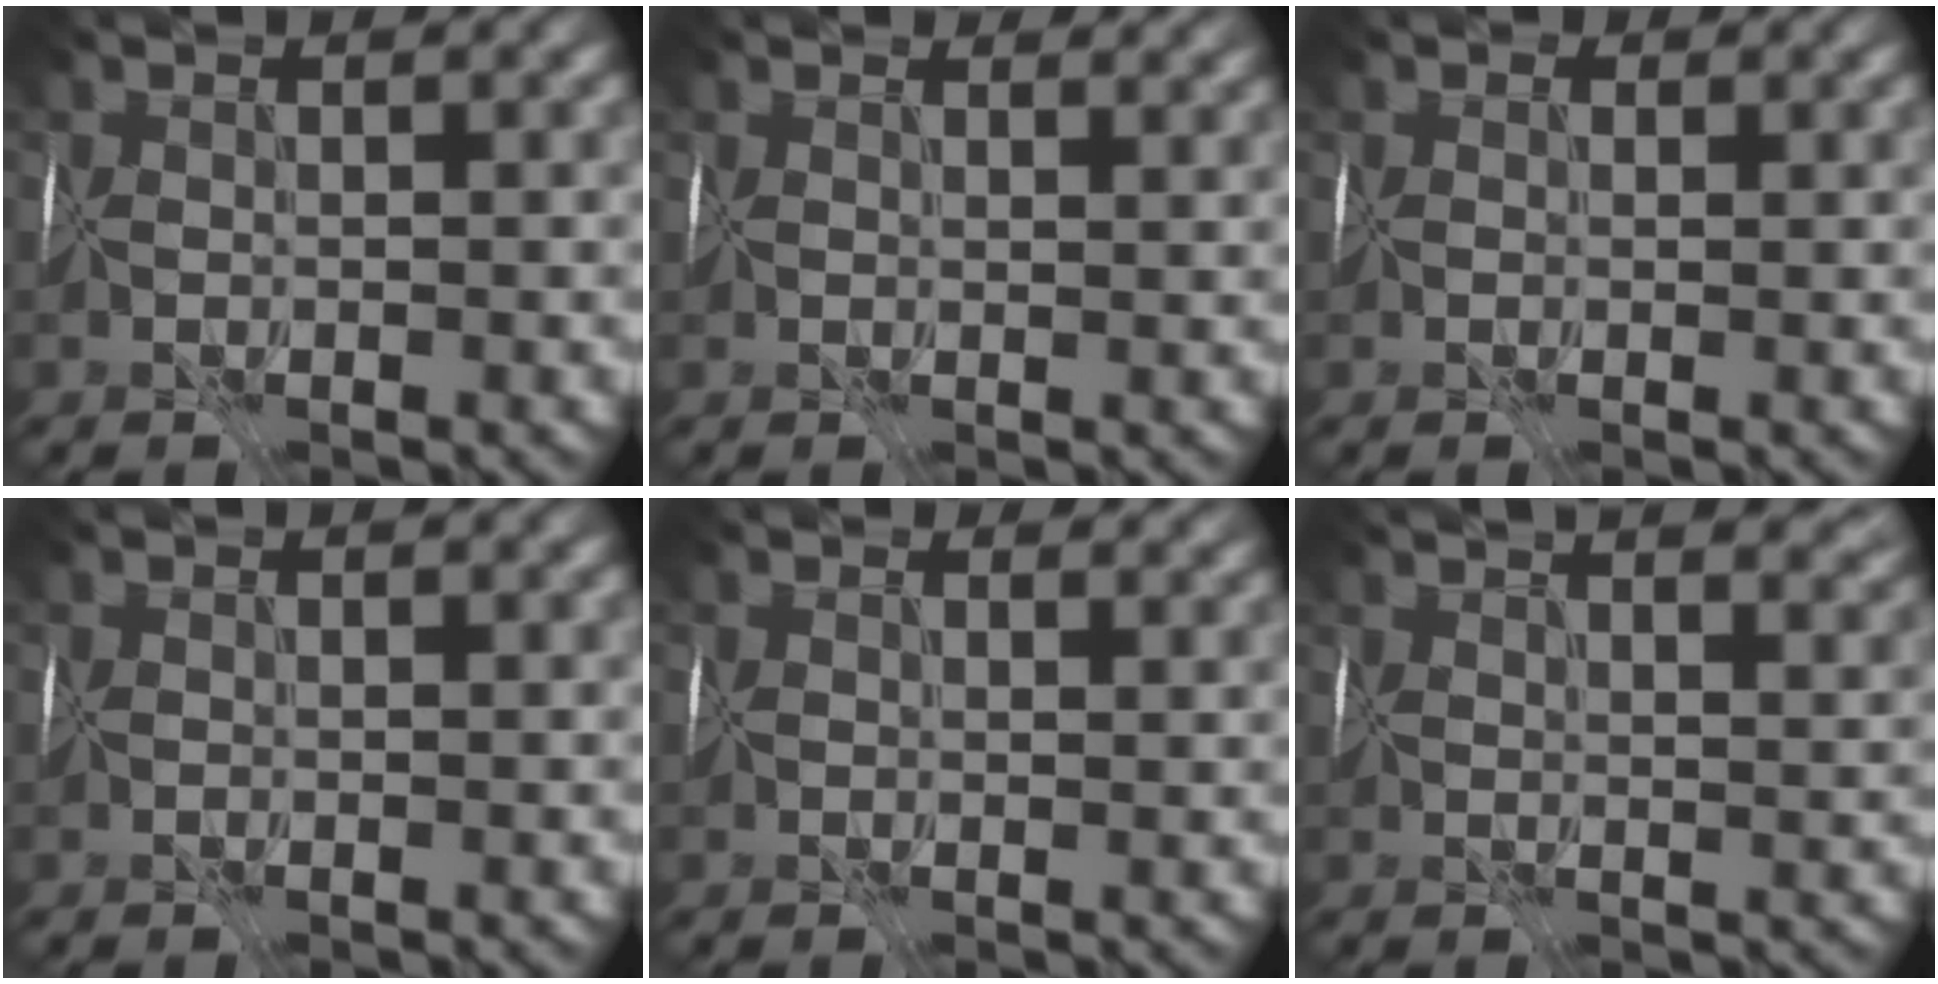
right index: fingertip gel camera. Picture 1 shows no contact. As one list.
[{"total": 3.8, "force": [2.4, 2.2, 2.0], "torque": [-0.030, 0.007, 0.038]}, {"total": 1.0, "force": [0.2, 1.0, 0.3], "torque": [-0.003, 0.002, 0.002]}, {"total": 0.0}, {"total": 2.9, "force": [1.7, 1.9, 1.4], "torque": [-0.021, 0.002, 0.028]}, {"total": 10.3, "force": [7.1, 3.9, 6.3], "torque": [-0.093, 0.057, 0.093]}]